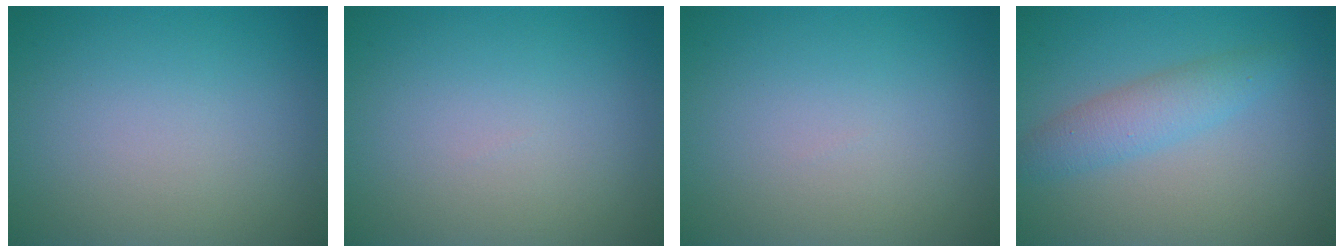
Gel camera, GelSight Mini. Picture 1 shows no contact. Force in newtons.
{"total": 0.0}
{"total": 0.0}
{"total": 2.9, "press": 2.9, "slide": 0.1}